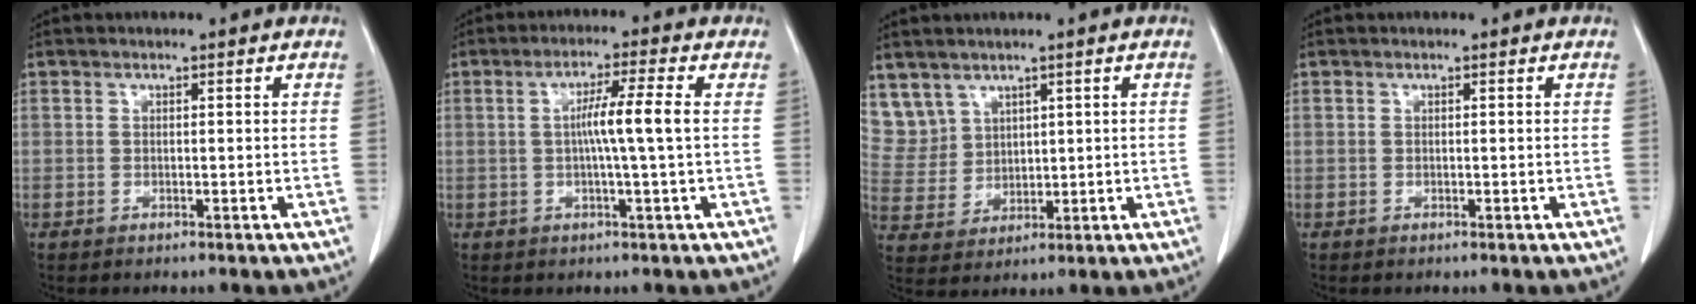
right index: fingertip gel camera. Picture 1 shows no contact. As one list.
[{"total": 5.8, "force": [0.2, -1.0, 5.7], "torque": [-0.103, 0.004, 0.004]}, {"total": 7.8, "force": [5.1, 5.9, 0.6], "torque": [-0.026, 0.020, 0.123]}, {"total": 0.0}]